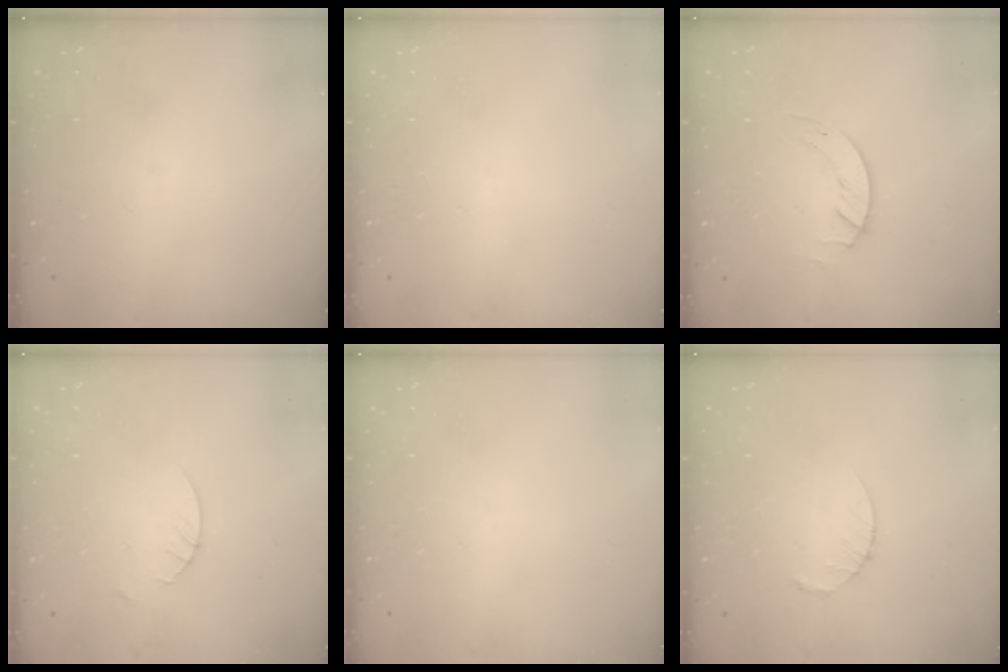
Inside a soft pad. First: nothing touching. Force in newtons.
{"total": 0.0}
{"total": 2.0, "press": 2.0, "slide": 0.2}
{"total": 1.4, "press": 1.4, "slide": 0.2}
{"total": 0.0}
{"total": 2.5, "press": 2.5, "slide": 0.3}